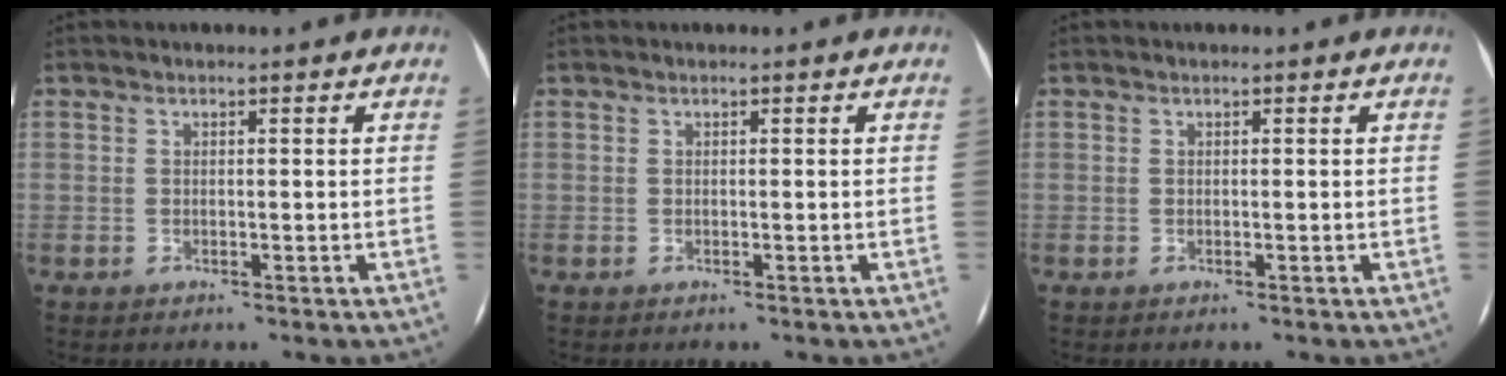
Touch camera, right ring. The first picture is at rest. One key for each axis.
{"total": 0.0}
{"total": 0.0}